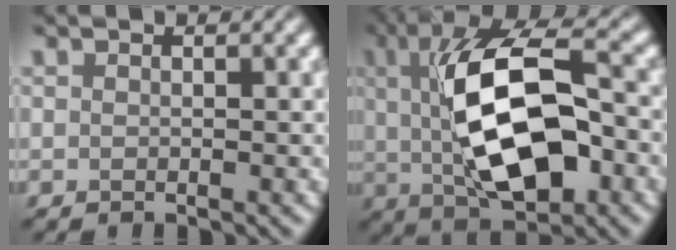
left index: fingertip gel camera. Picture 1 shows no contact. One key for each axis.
{"total": 12.0, "fx": 0.2, "fy": 5.5, "fz": 10.7, "tx": -0.183, "ty": 0.005, "tz": 0.000}